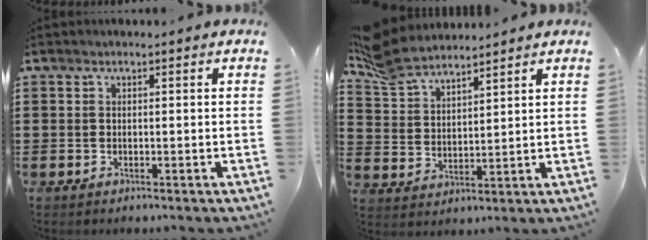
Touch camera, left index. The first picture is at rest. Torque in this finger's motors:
{"motor_torque": [0.33, -0.35, 0.26, 0.16]}